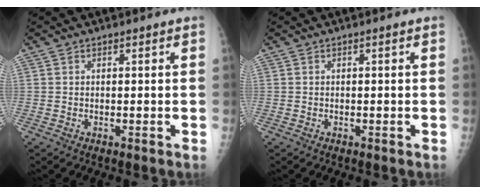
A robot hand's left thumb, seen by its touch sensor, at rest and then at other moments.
{"total": 0.0}